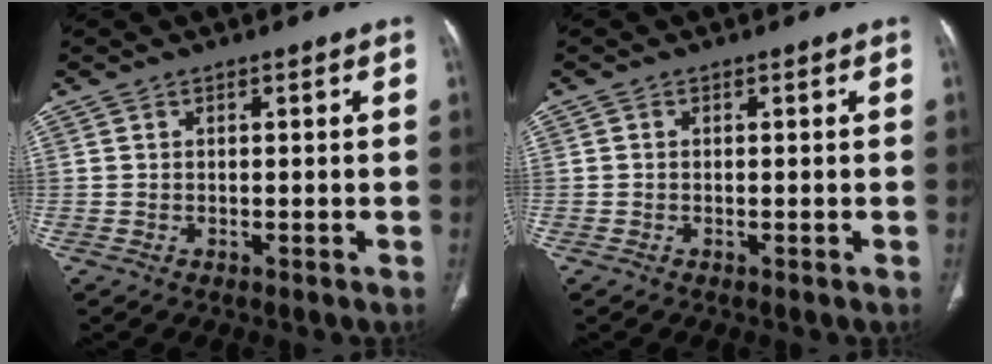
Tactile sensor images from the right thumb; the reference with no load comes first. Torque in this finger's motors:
{"motor_torque": [0.02, -0.26, -0.12, 0.18, 0.02]}